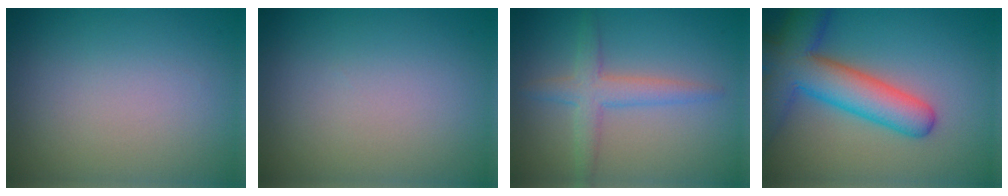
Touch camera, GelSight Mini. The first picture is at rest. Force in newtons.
{"total": 0.0}
{"total": 3.1, "press": 3.1, "slide": 0.2}
{"total": 8.4, "press": 8.4, "slide": 0.4}